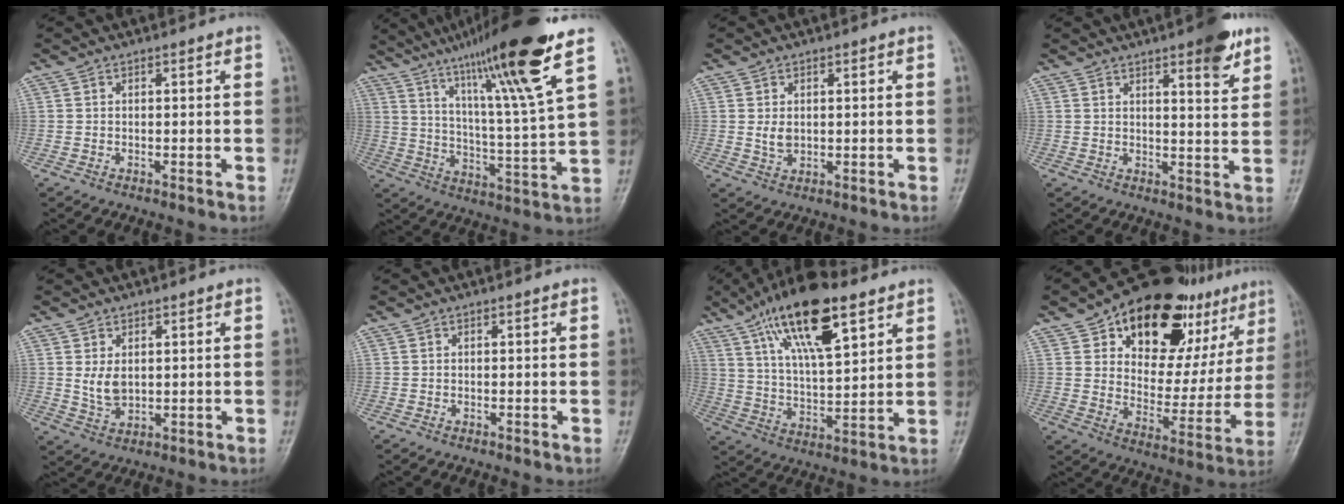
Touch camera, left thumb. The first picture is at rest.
{"total": 21.3, "force": [13.2, 0.7, 16.6], "torque": [-0.258, -0.053, 0.218]}
{"total": 2.6, "force": [0.4, 1.9, 1.7], "torque": [-0.024, -0.006, 0.013]}
{"total": 7.7, "force": [4.7, 1.8, 5.8], "torque": [-0.068, -0.025, 0.062]}
{"total": 4.2, "force": [1.0, 2.9, 3.0], "torque": [-0.044, -0.014, 0.028]}
{"total": 0.0}
{"total": 18.5, "force": [10.2, 6.4, 14.1], "torque": [-0.225, -0.027, 0.183]}
{"total": 25.5, "force": [15.2, 14.0, 15.0], "torque": [-0.158, -0.039, 0.227]}